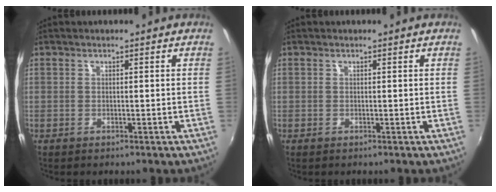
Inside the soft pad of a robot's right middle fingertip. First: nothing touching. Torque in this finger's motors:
{"motor_torque": [-0.05, -0.07, -0.05, 0.00]}